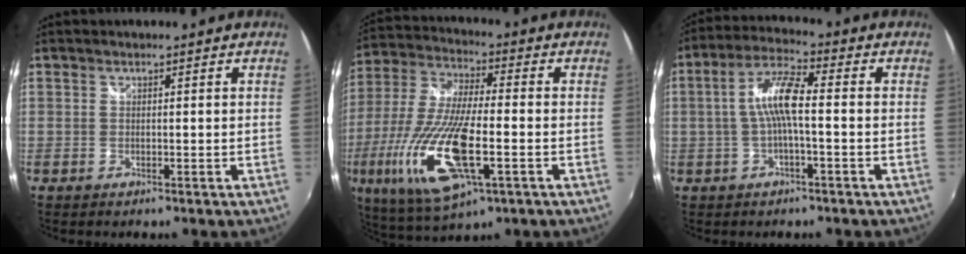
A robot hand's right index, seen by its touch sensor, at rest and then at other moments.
{"total": 20.9, "force": [-6.2, 6.6, 18.8], "torque": [-0.394, -0.036, -0.115]}
{"total": 7.7, "force": [-0.7, 1.4, 7.5], "torque": [-0.159, 0.015, -0.013]}